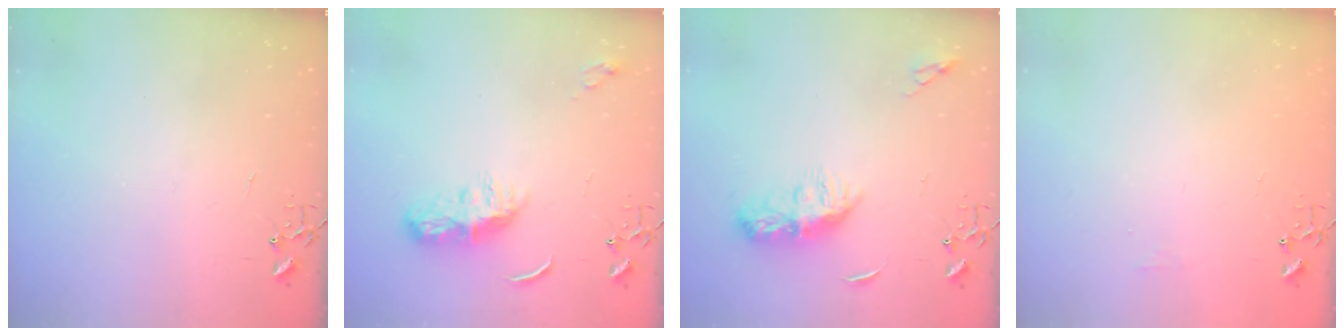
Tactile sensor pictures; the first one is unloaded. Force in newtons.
{"total": 8.2, "press": 8.2, "slide": 0.4}
{"total": 9.8, "press": 9.8, "slide": 0.5}
{"total": 5.1, "press": 5.1, "slide": 0.7}